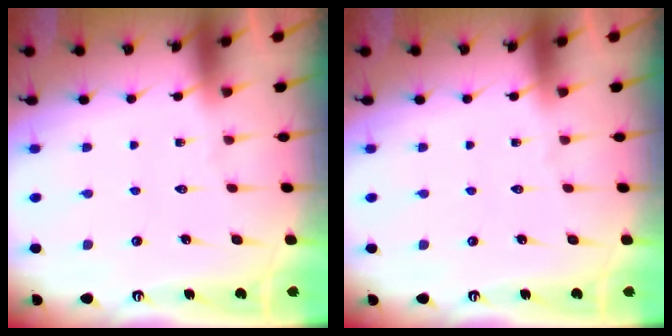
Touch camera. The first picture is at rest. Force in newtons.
{"total": 0.0}